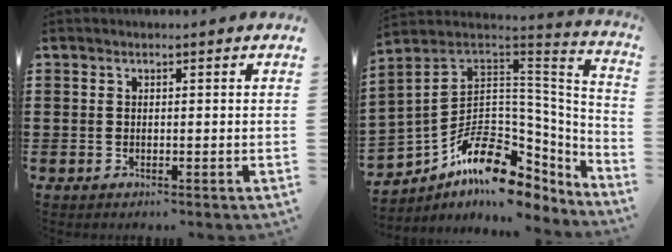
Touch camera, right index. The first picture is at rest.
{"total": 12.4, "force": [-5.2, 8.0, 7.8], "torque": [-0.149, -0.002, -0.094]}